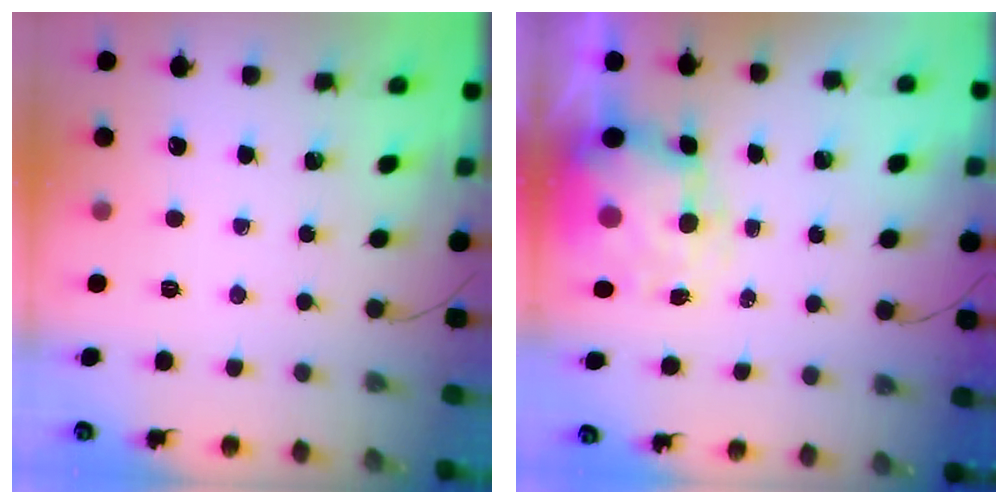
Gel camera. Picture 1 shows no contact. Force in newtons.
{"total": 7.8, "press": 7.6, "slide": 1.7}